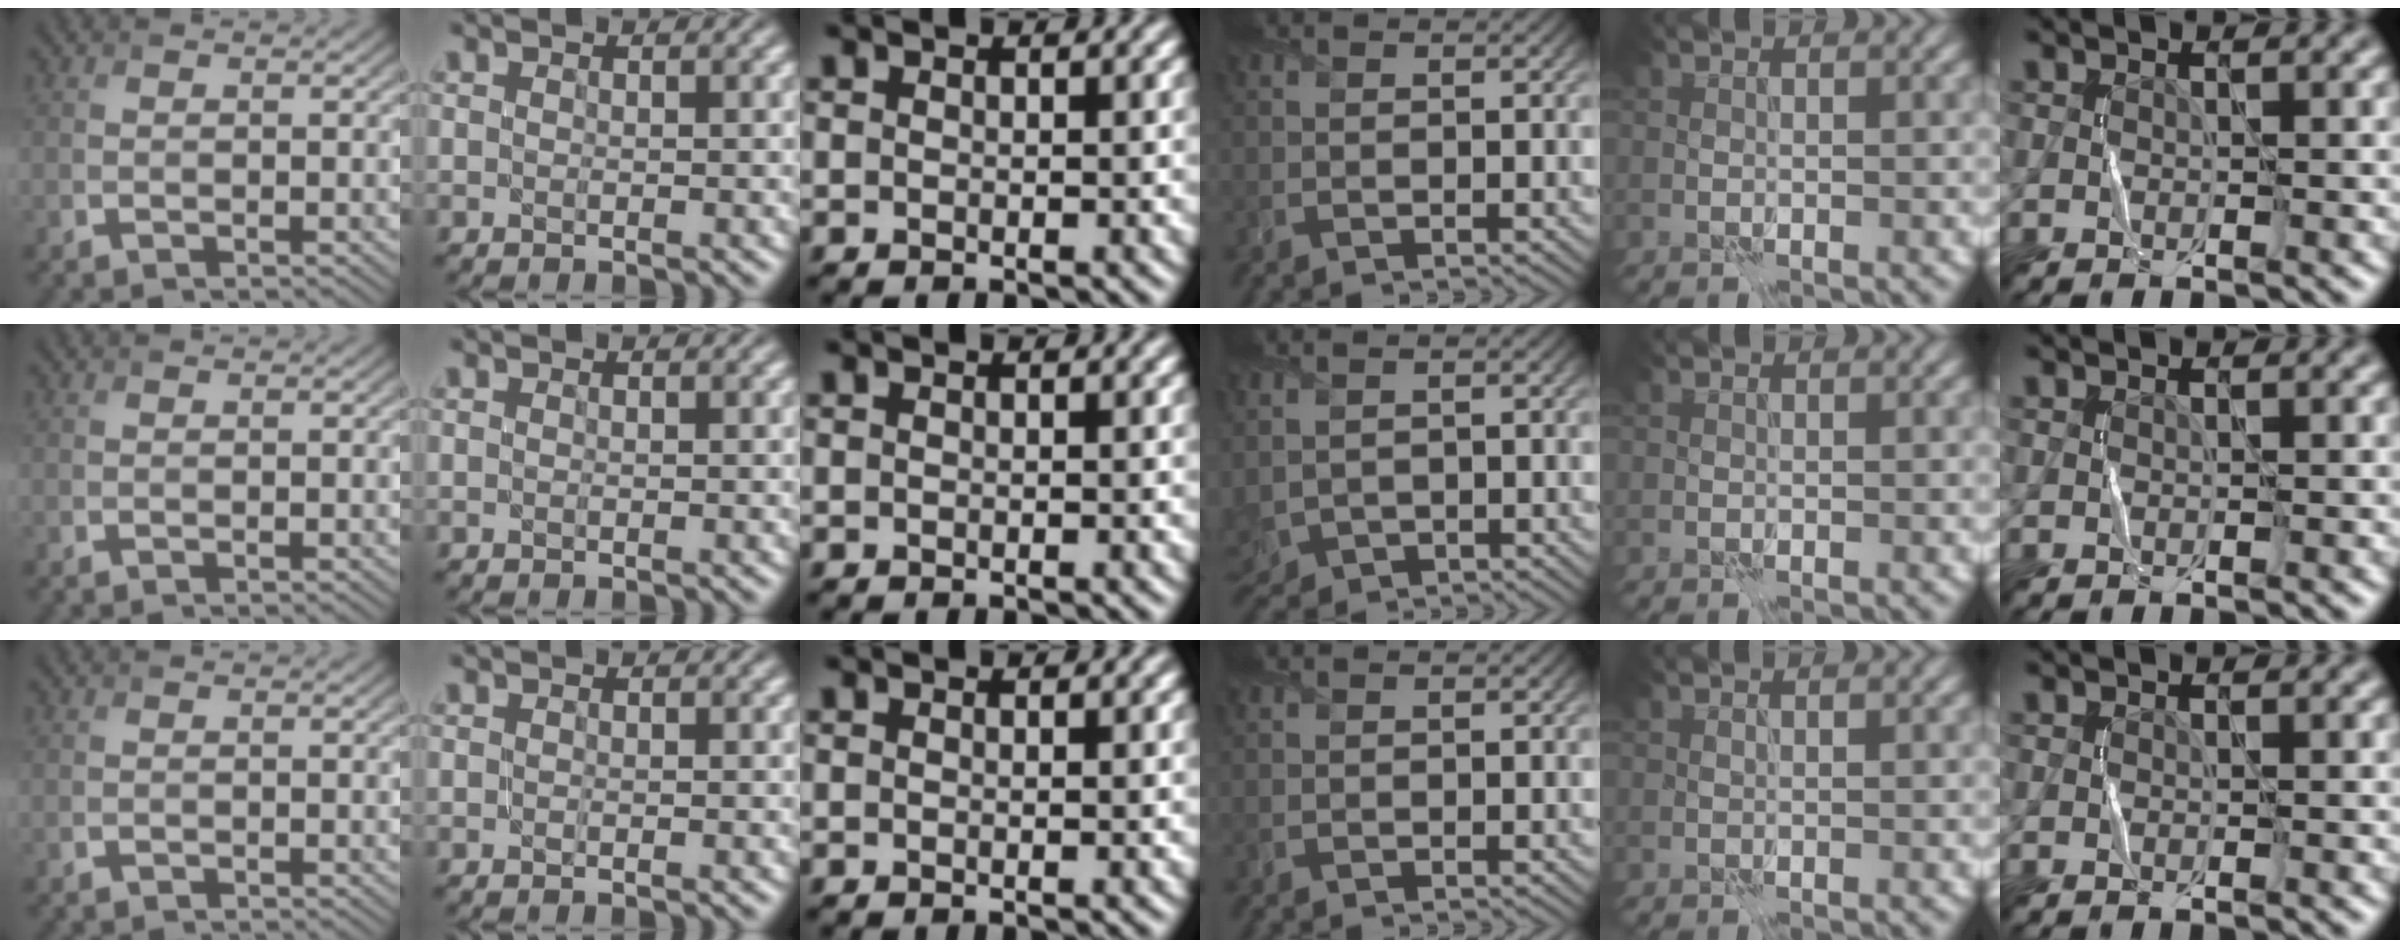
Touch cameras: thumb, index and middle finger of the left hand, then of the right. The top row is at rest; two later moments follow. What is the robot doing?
{"motion": "fold", "object": "shorts"}